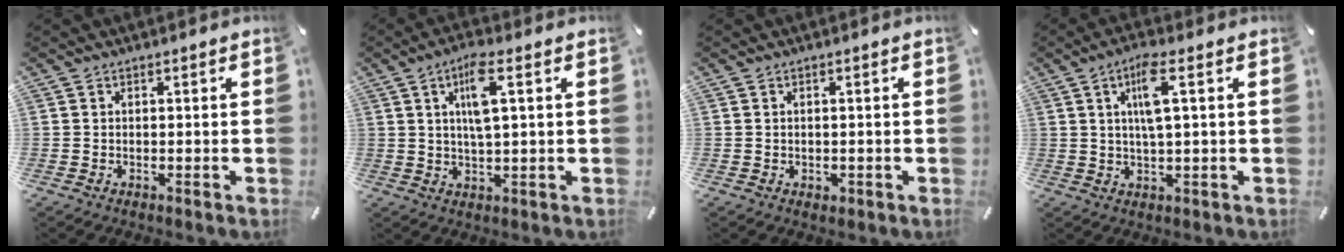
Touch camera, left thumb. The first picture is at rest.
{"total": 7.9, "force": [2.4, 1.9, 7.3], "torque": [-0.145, -0.001, 0.035]}
{"total": 0.7, "force": [-0.1, 0.7, 0.2], "torque": [-0.005, 0.005, -0.004]}
{"total": 7.3, "force": [2.1, 1.4, 6.8], "torque": [-0.128, 0.001, 0.030]}